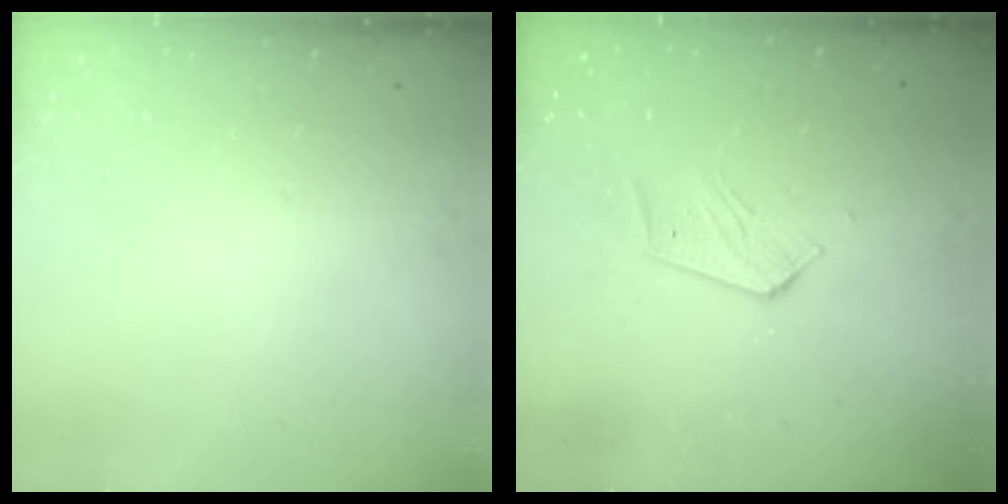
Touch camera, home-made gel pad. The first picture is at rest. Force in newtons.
{"total": 5.3, "press": 5.3, "slide": 0.5}